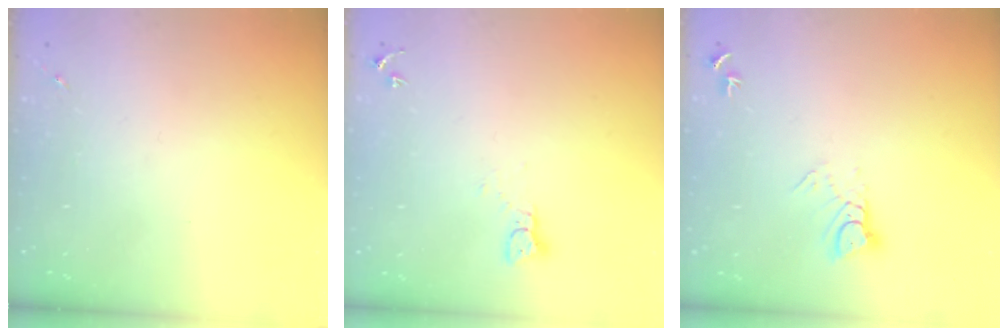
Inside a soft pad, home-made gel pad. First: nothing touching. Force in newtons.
{"total": 3.3, "press": 3.3, "slide": 0.1}
{"total": 5.1, "press": 5.1, "slide": 0.3}